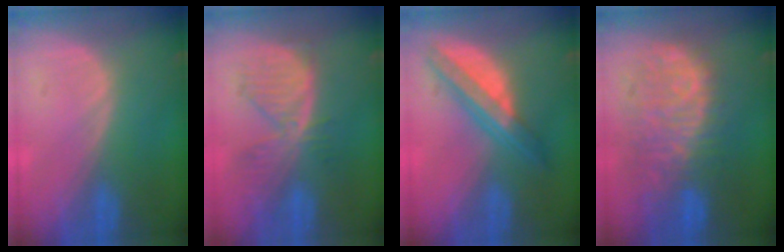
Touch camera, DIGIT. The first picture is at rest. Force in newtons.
{"total": 7.6, "press": 6.8, "slide": 3.5}
{"total": 7.2, "press": 6.2, "slide": 3.6}
{"total": 11.4, "press": 9.8, "slide": 5.9}